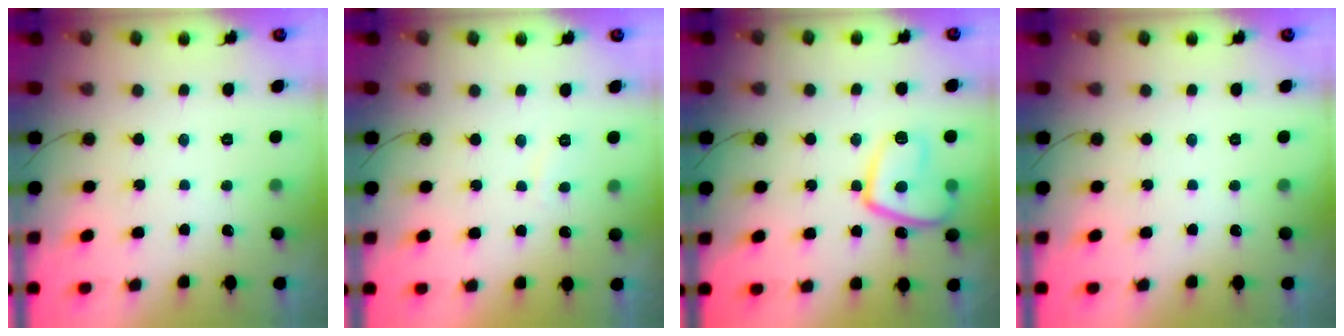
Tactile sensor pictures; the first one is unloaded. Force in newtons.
{"total": 1.6, "press": 1.5, "slide": 0.6}
{"total": 12.8, "press": 12.7, "slide": 1.3}
{"total": 0.0}